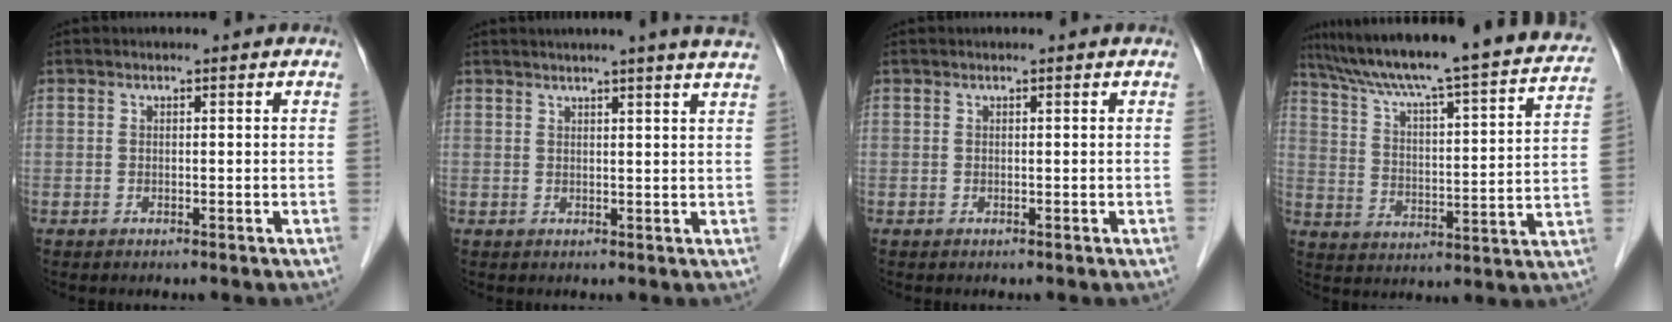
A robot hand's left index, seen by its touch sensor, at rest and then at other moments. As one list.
[{"total": 8.7, "force": [7.4, -0.9, 4.4], "torque": [-0.056, 0.011, 0.071]}, {"total": 0.0}, {"total": 27.7, "force": [24.3, 2.1, 13.1], "torque": [-0.209, -0.028, 0.323]}]